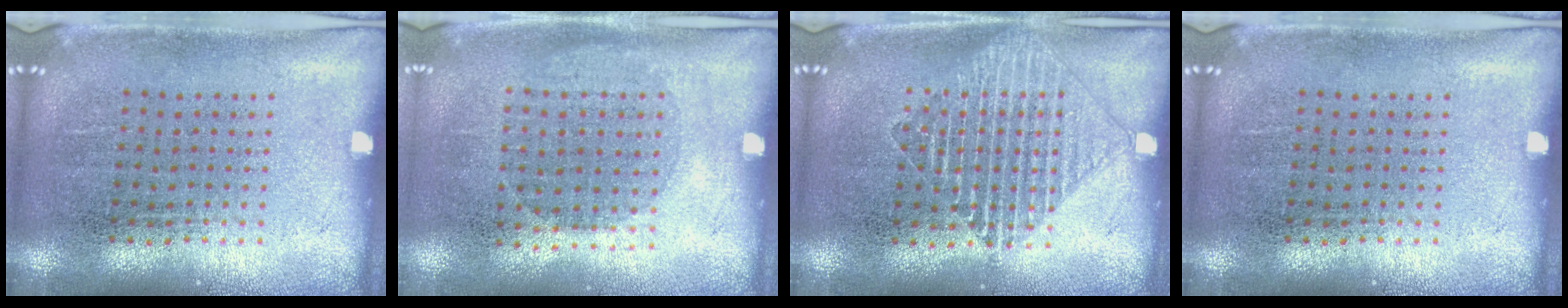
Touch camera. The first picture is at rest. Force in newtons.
{"total": 1.0, "press": 0.9, "slide": 0.4}
{"total": 1.3, "press": 1.3, "slide": 0.2}
{"total": 0.0}